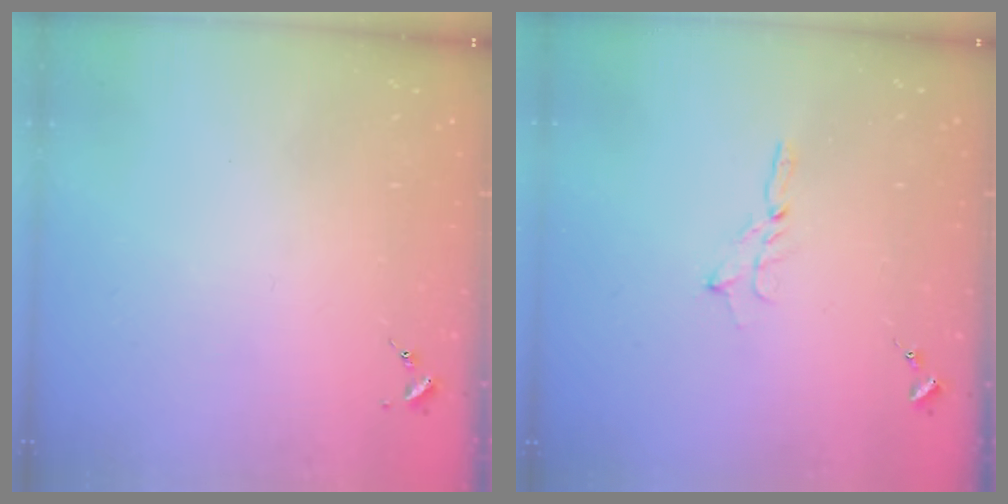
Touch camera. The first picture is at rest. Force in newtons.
{"total": 2.3, "press": 2.3, "slide": 0.2}